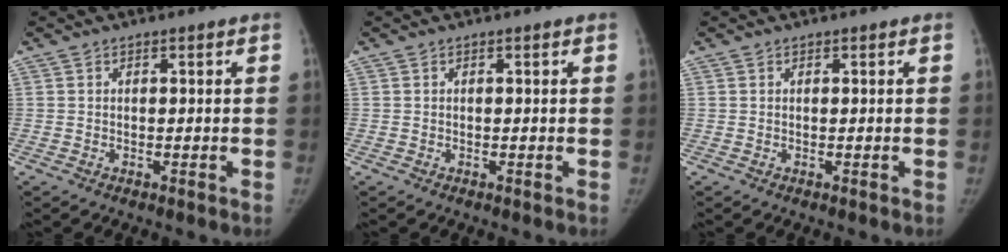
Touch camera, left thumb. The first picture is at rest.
{"total": 0.0}
{"total": 0.0}